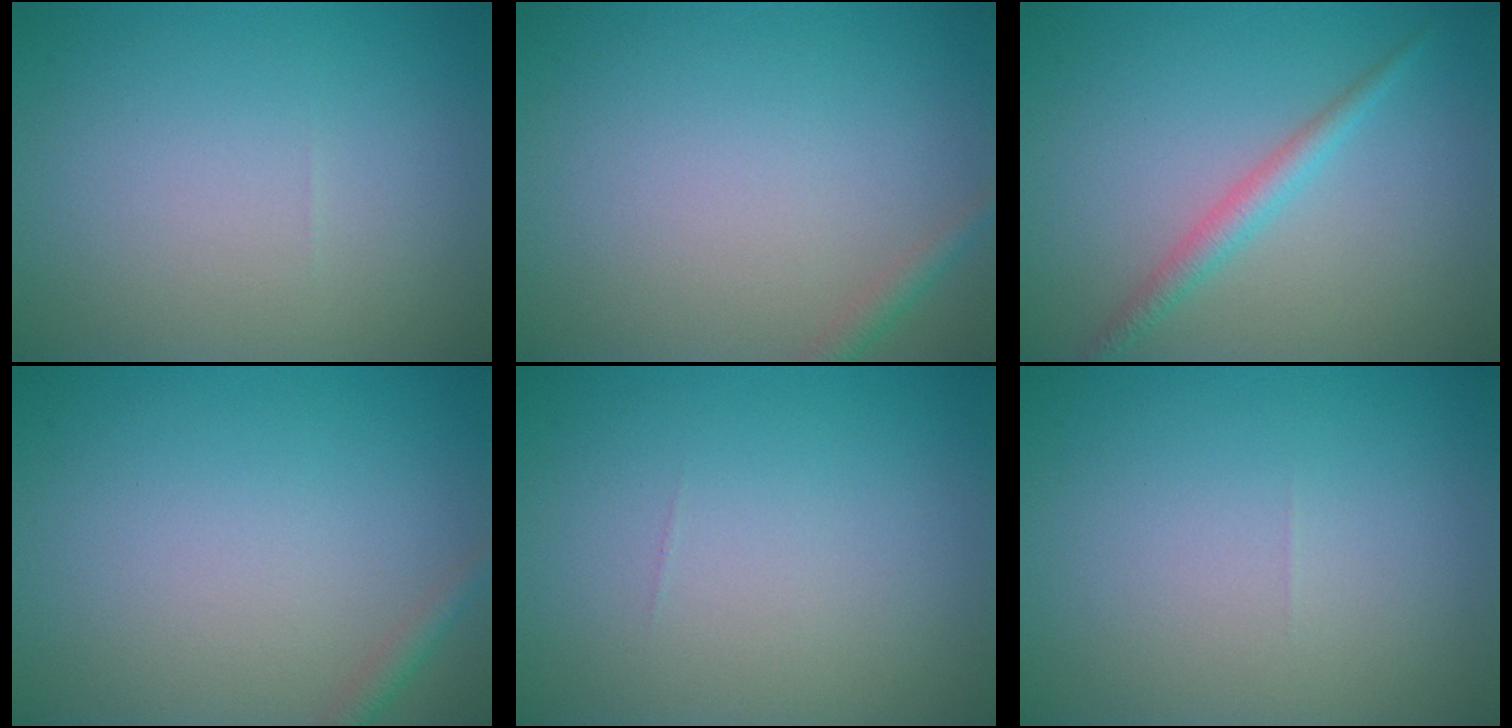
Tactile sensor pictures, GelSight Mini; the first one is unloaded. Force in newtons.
{"total": 1.2, "press": 1.2, "slide": 0.0}
{"total": 2.0, "press": 2.0, "slide": 0.1}
{"total": 1.2, "press": 1.2, "slide": 0.1}
{"total": 0.0}
{"total": 0.0}